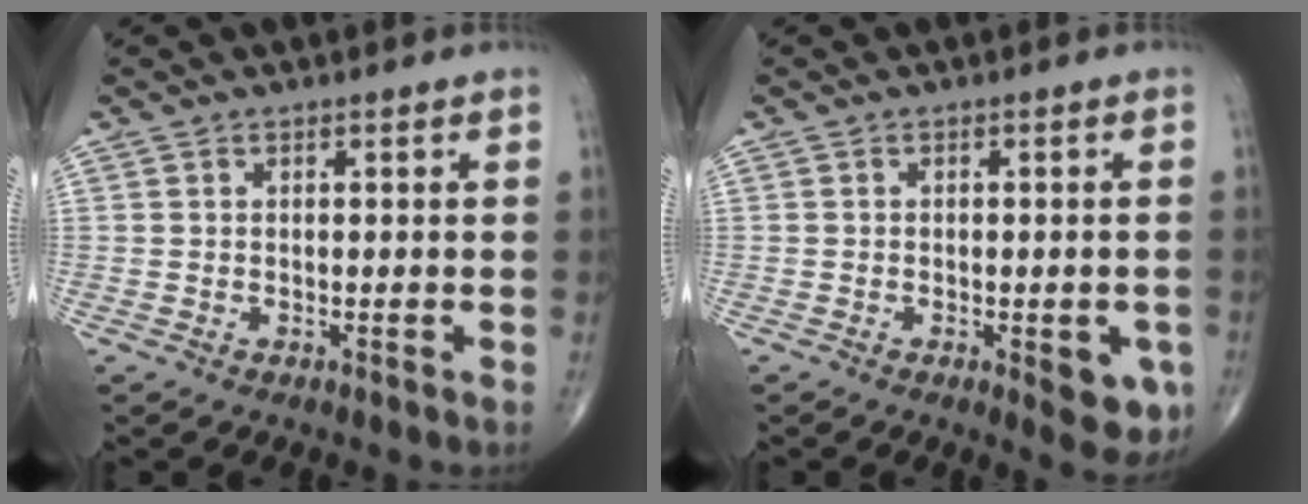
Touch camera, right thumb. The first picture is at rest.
{"total": 6.1, "force": [-2.1, 2.4, 5.2], "torque": [-0.045, -0.003, -0.021]}